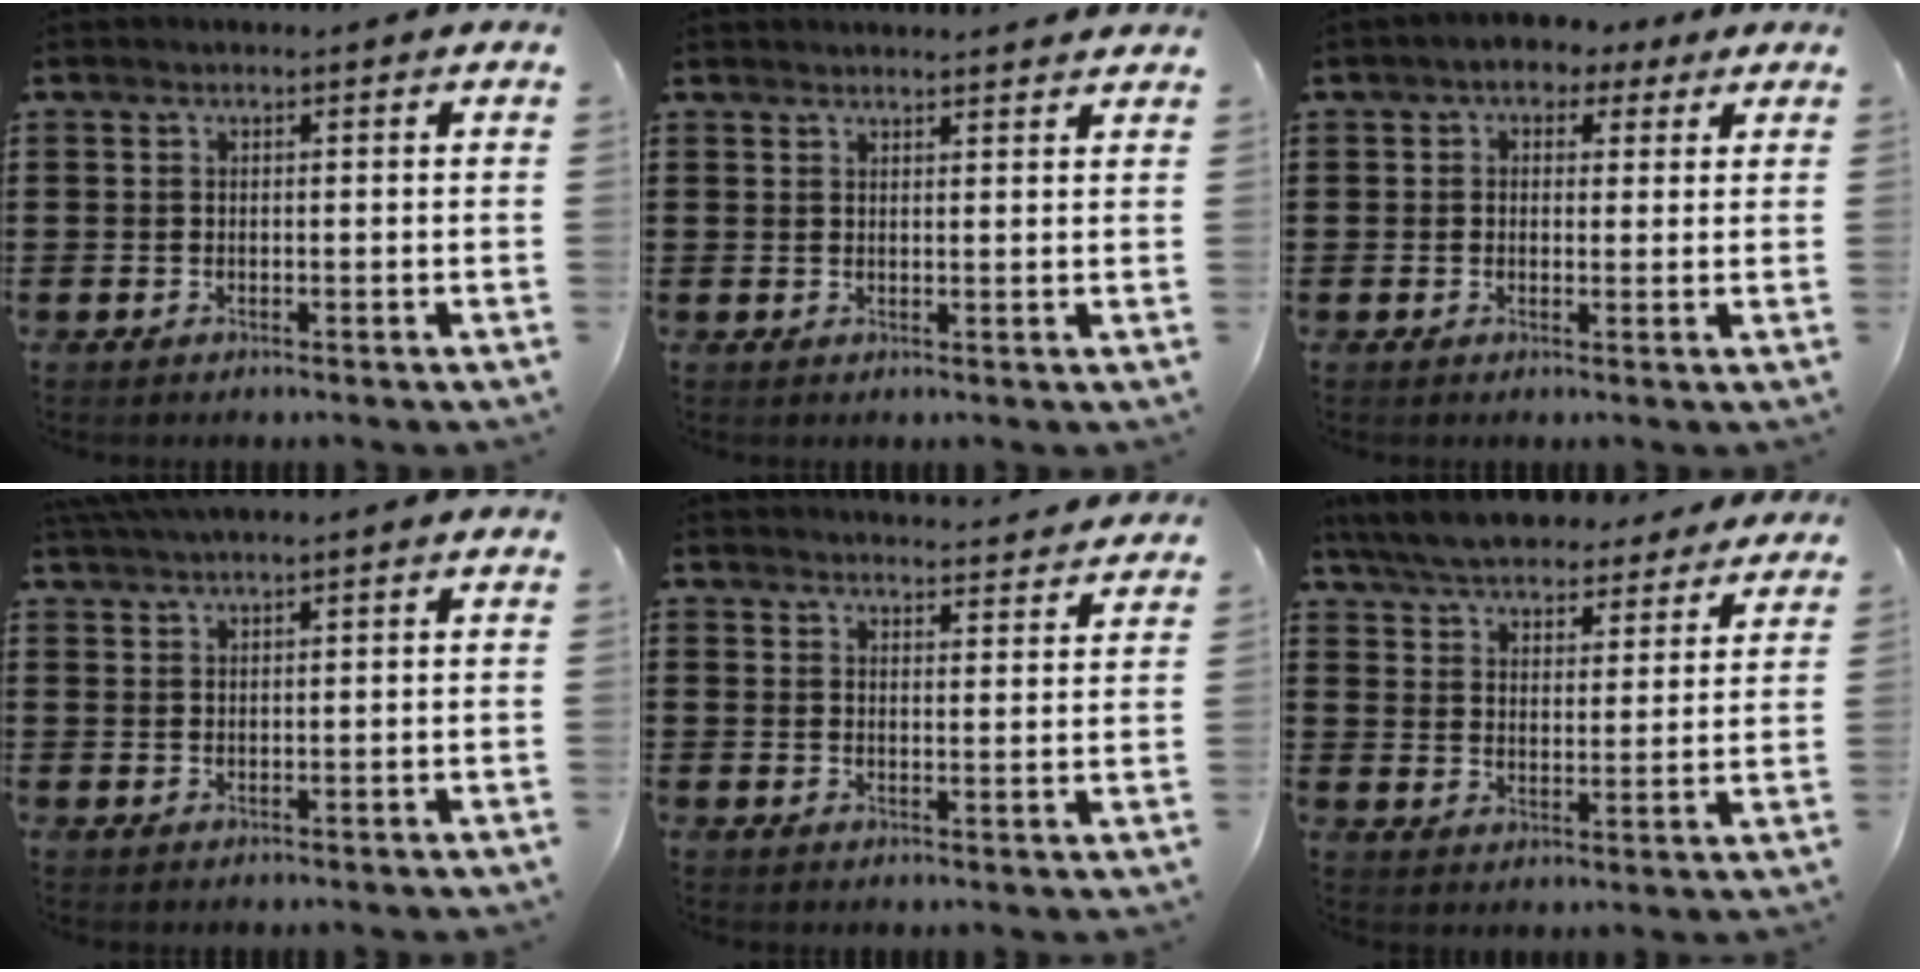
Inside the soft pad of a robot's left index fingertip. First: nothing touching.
{"total": 1.8, "force": [1.8, -0.1, 0.0], "torque": [-0.005, -0.002, 0.035]}
{"total": 2.8, "force": [1.7, 1.9, 1.1], "torque": [-0.024, 0.007, 0.026]}
{"total": 1.9, "force": [1.7, -0.2, 0.8], "torque": [-0.021, 0.002, 0.034]}
{"total": 3.5, "force": [3.5, -0.3, 0.0], "torque": [-0.004, -0.025, 0.061]}
{"total": 6.7, "force": [6.6, 0.7, 1.4], "torque": [-0.058, -0.034, 0.117]}